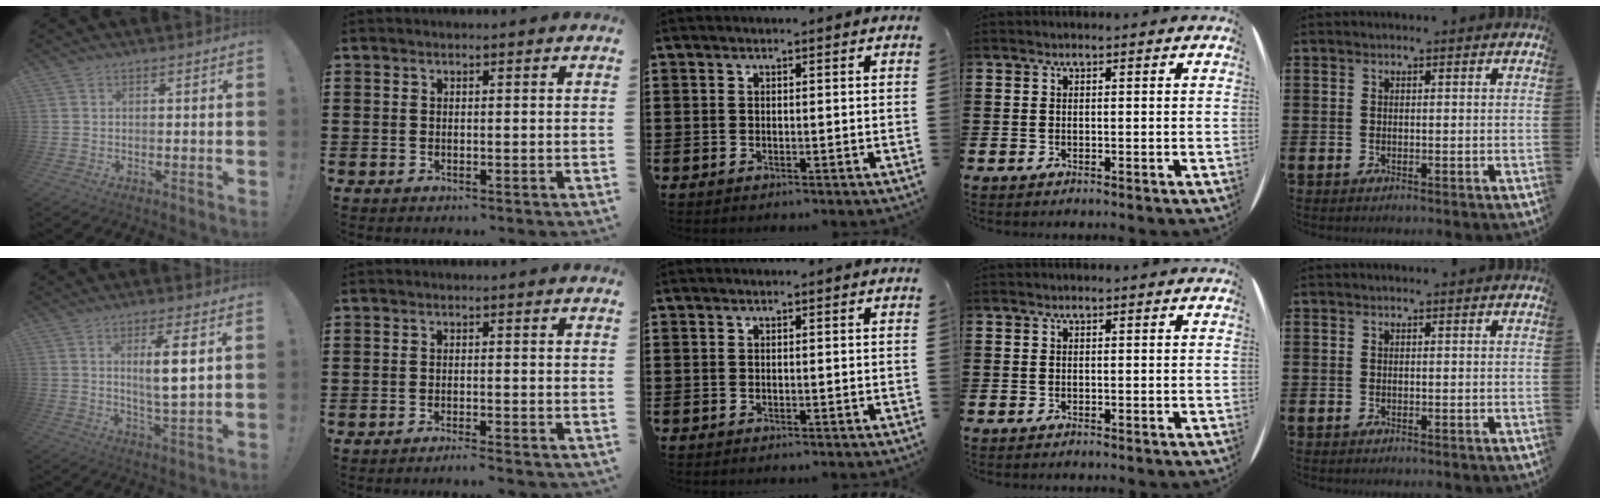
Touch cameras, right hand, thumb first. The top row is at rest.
{"thumb": {"total": 8.1, "force": [2.5, 1.1, 7.7], "torque": [-0.116, -0.012, 0.034]}, "index": {"total": 1.7, "force": [-1.6, -0.2, 0.5], "torque": [-0.010, 0.002, -0.031]}}